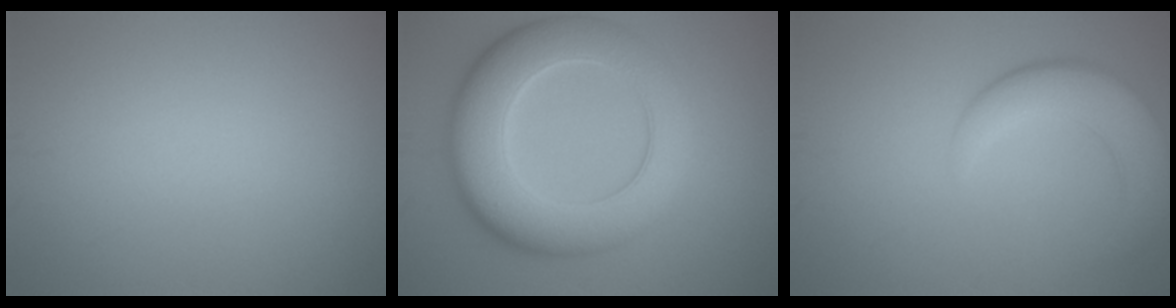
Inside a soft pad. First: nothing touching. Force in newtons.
{"total": 10.5, "press": 10.4, "slide": 0.4}
{"total": 5.0, "press": 5.0, "slide": 0.3}